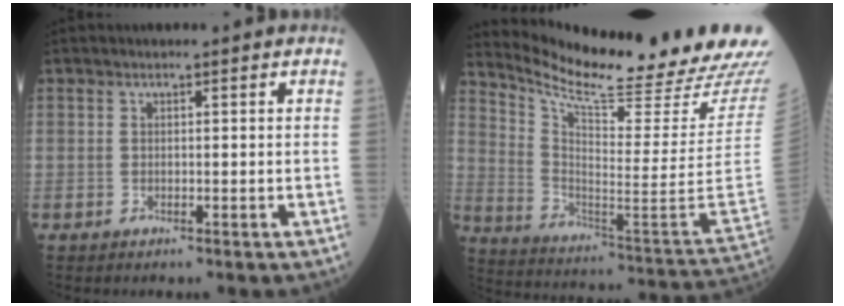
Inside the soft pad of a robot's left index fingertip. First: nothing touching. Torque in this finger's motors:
{"motor_torque": [0.80, -1.34, 0.09, 0.03]}